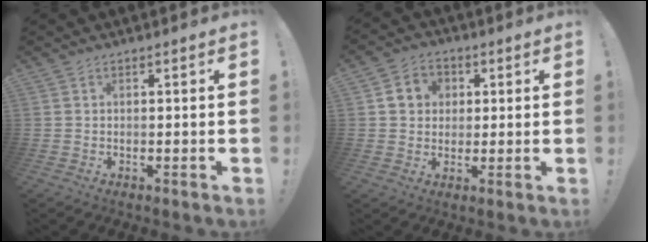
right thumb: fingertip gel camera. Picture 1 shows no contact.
{"total": 7.4, "force": [1.6, 6.7, 2.7], "torque": [-0.046, 0.006, 0.035]}